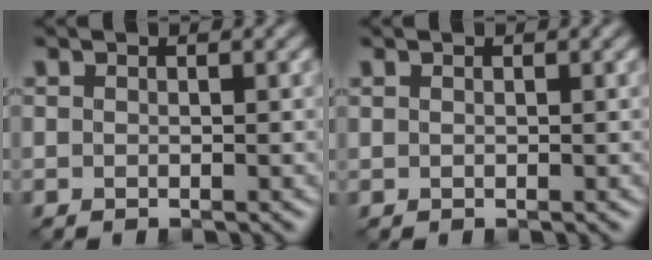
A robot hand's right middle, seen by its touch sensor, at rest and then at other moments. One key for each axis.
{"total": 0.0}